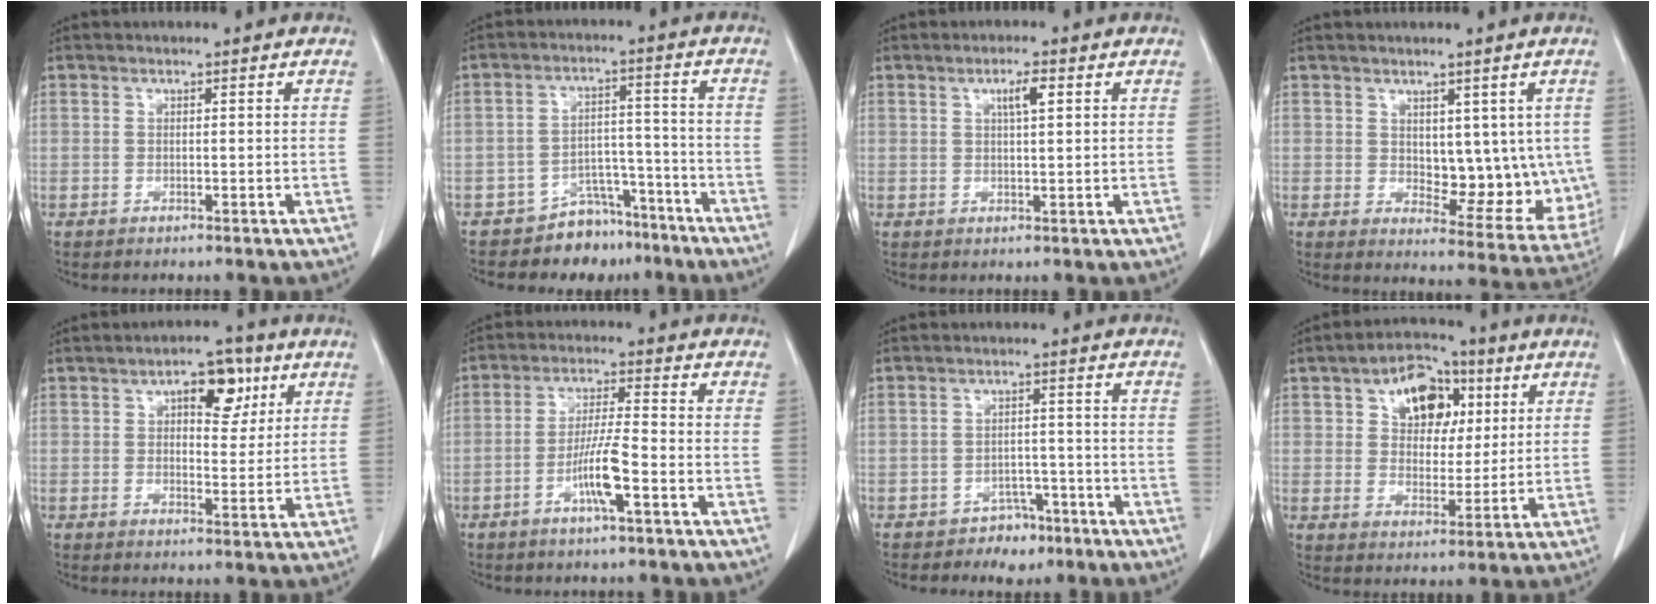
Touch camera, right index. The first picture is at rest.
{"total": 6.8, "force": [-5.6, 3.8, 0.7], "torque": [0.004, 0.041, -0.085]}
{"total": 2.9, "force": [1.2, 0.4, 2.6], "torque": [-0.045, 0.000, 0.020]}
{"total": 10.7, "force": [1.6, 5.7, 8.9], "torque": [-0.102, -0.007, 0.038]}
{"total": 7.4, "force": [3.4, 3.4, 5.6], "torque": [-0.073, 0.014, 0.047]}
{"total": 6.7, "force": [-2.7, 0.1, 6.2], "torque": [-0.122, -0.002, -0.052]}
{"total": 3.9, "force": [-2.7, 2.7, 1.0], "torque": [-0.006, 0.013, -0.031]}
{"total": 11.0, "force": [4.4, 7.0, 7.2], "torque": [-0.115, 0.029, 0.073]}